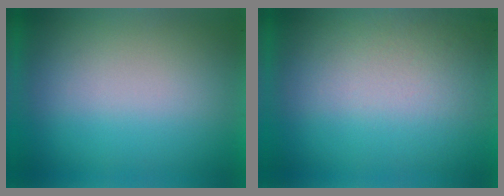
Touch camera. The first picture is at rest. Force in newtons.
{"total": 2.7}